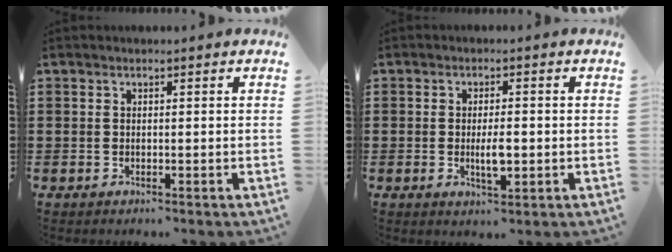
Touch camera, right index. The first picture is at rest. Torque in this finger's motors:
{"motor_torque": [0.09, 0.11, 0.15, 0.03]}